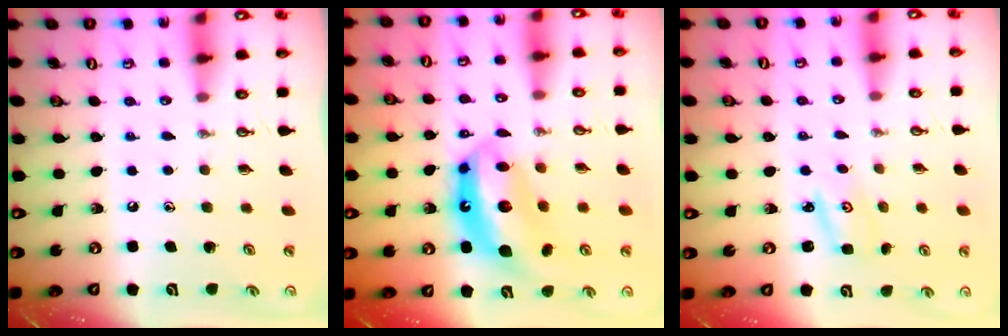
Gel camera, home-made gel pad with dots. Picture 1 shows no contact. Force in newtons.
{"total": 13.1, "press": 13.1, "slide": 1.1}
{"total": 1.8, "press": 1.8, "slide": 0.1}